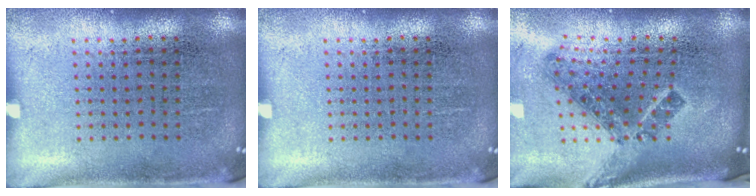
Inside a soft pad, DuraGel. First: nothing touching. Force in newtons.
{"total": 0.0}
{"total": 1.9, "press": 1.3, "slide": 1.3}